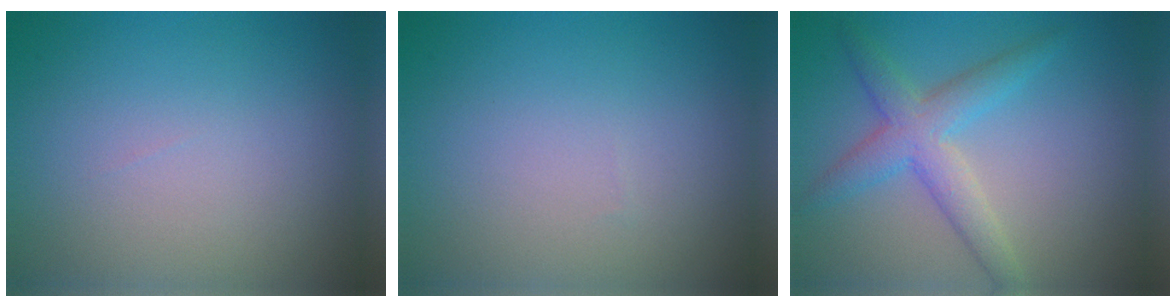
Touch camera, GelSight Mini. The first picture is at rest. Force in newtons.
{"total": 0.0}
{"total": 4.0, "press": 4.0, "slide": 0.2}